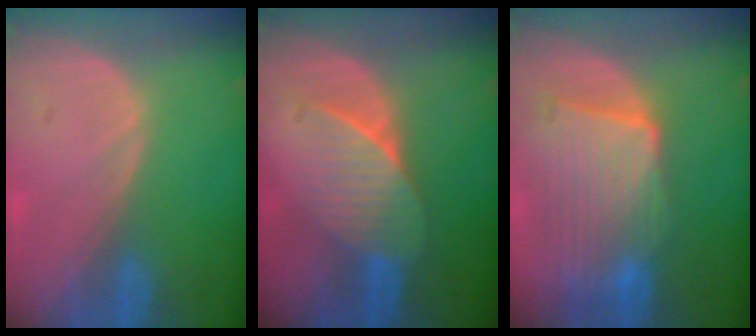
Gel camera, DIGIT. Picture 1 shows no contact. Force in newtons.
{"total": 7.2, "press": 6.6, "slide": 2.8}
{"total": 10.3, "press": 9.0, "slide": 4.8}